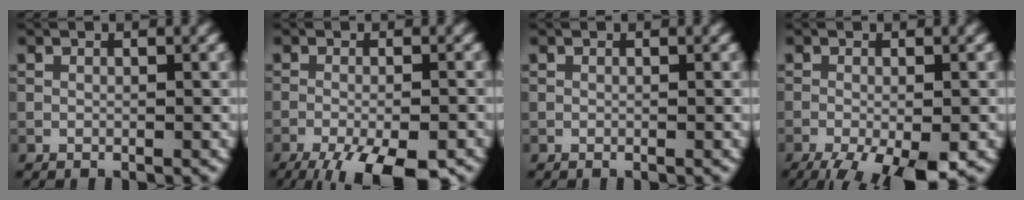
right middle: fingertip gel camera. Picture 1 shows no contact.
{"total": 9.6, "force": [-6.8, 2.8, 6.2], "torque": [-0.101, -0.036, -0.097]}
{"total": 0.0}
{"total": 7.6, "force": [-4.5, 2.1, 5.8], "torque": [-0.098, -0.021, -0.074]}